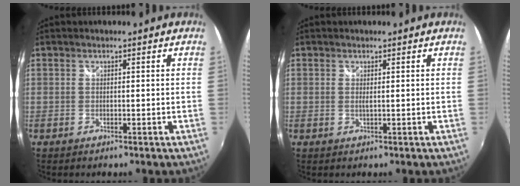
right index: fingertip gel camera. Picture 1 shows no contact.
{"total": 0.7, "force": [0.2, -0.1, 0.6], "torque": [-0.012, -0.001, 0.003]}